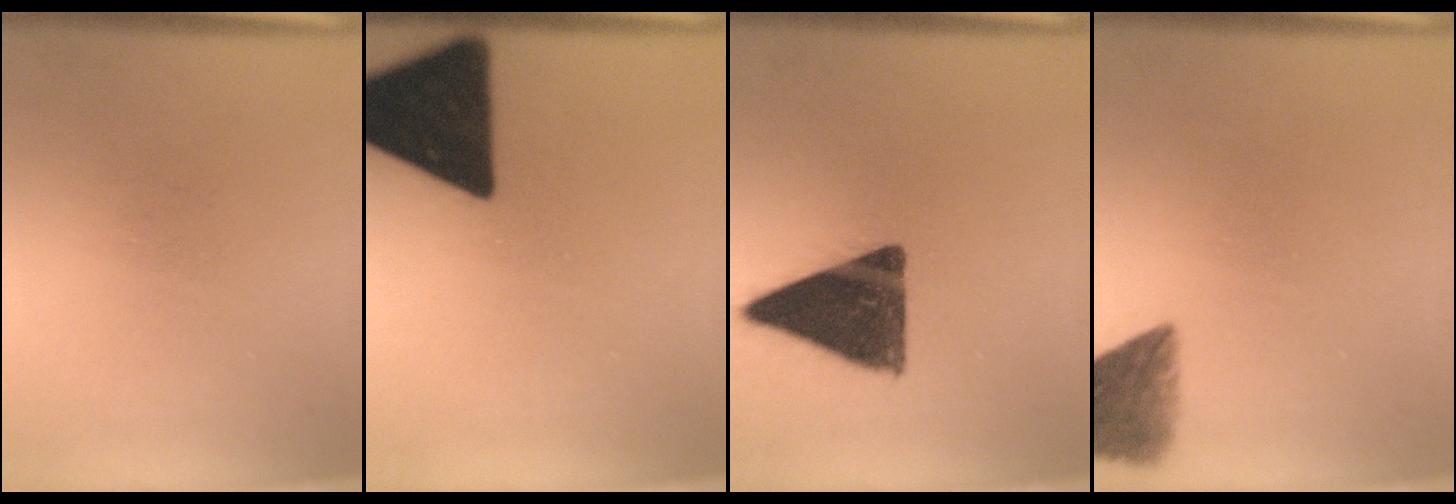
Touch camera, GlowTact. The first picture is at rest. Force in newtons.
{"total": 19.1}
{"total": 13.7}
{"total": 7.0}